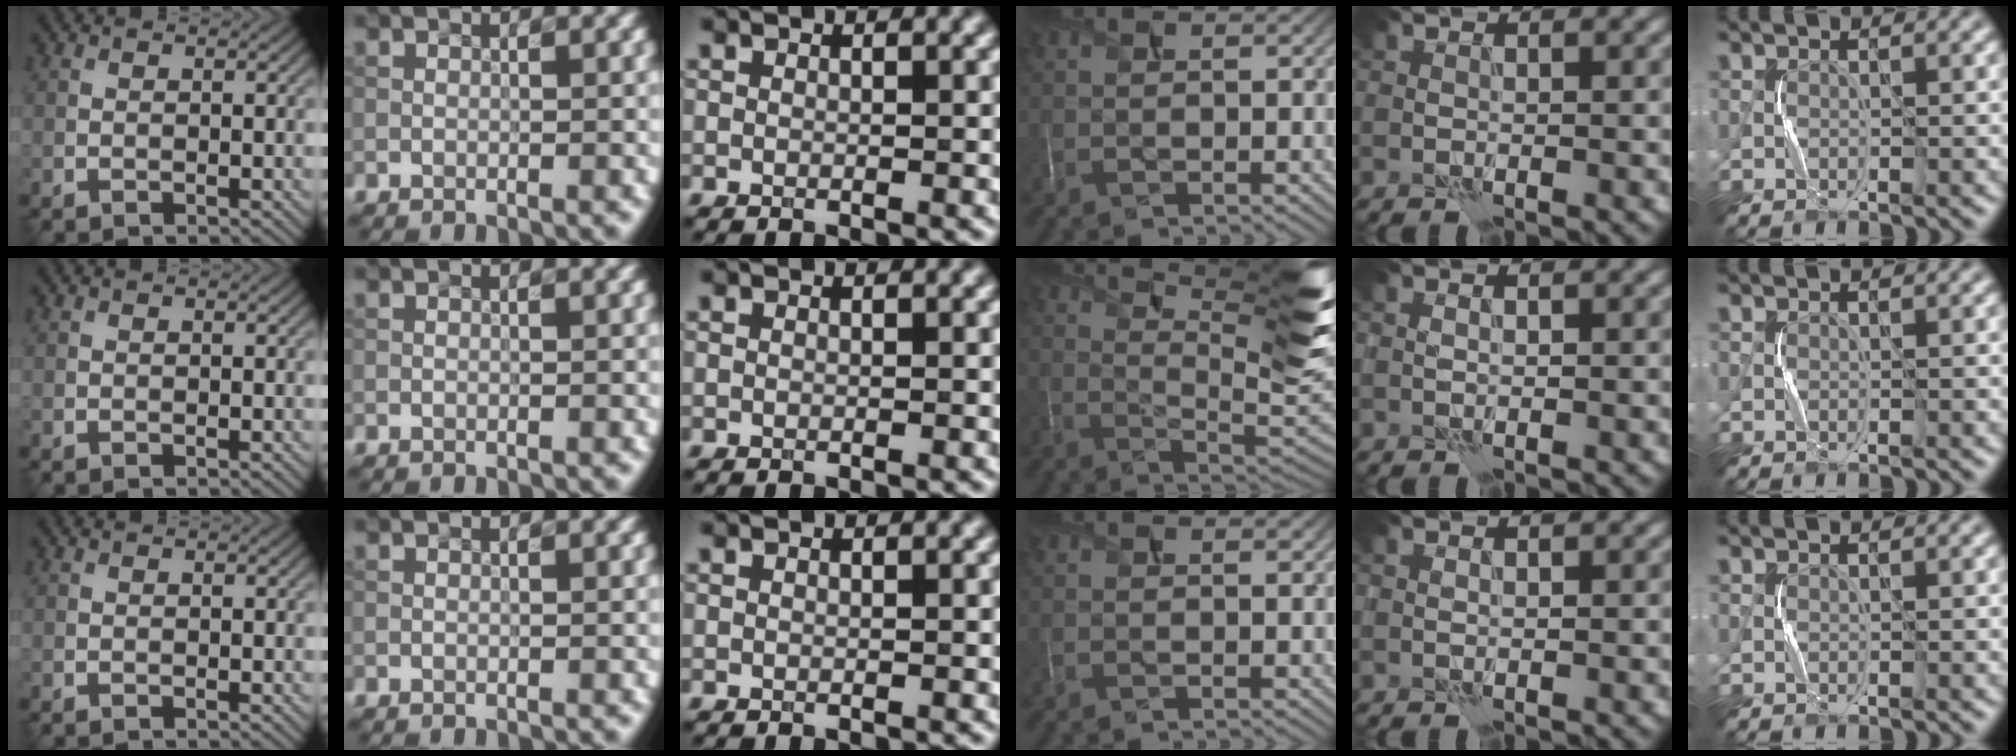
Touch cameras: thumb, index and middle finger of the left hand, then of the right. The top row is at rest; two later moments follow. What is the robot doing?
{"motion": "squeeze", "object": "paper clamp"}